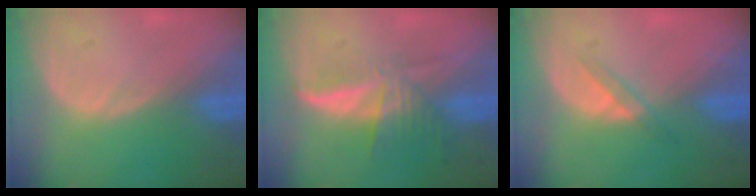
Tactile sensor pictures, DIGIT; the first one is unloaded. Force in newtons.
{"total": 5.9, "press": 5.4, "slide": 2.3}
{"total": 2.3, "press": 2.0, "slide": 1.0}